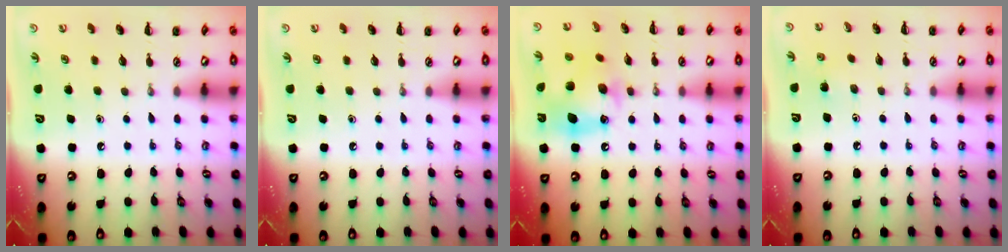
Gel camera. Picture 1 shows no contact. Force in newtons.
{"total": 0.0}
{"total": 13.3, "press": 13.1, "slide": 1.9}
{"total": 2.7, "press": 2.6, "slide": 1.0}